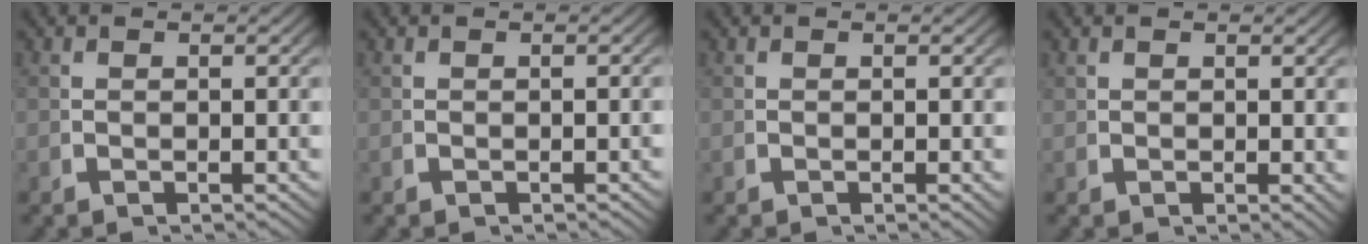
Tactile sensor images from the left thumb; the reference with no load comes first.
{"total": 0.0}
{"total": 0.0}
{"total": 0.7, "force": [0.5, 0.1, 0.3], "torque": [-0.004, -0.004, 0.016]}